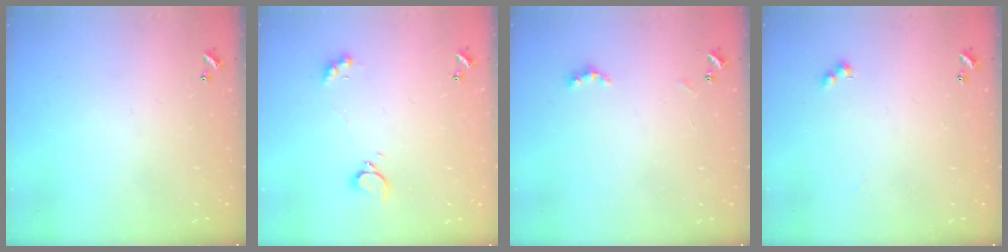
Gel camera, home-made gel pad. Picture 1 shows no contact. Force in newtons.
{"total": 2.5, "press": 2.4, "slide": 0.7}
{"total": 2.6, "press": 2.5, "slide": 0.6}
{"total": 2.4, "press": 2.3, "slide": 0.5}